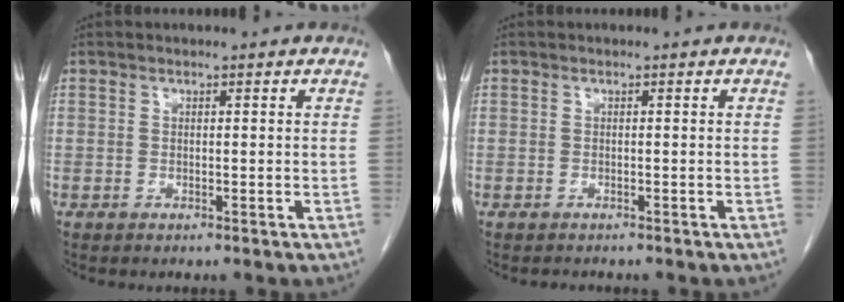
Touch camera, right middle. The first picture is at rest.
{"total": 0.7, "force": [-0.7, 0.2, 0.1], "torque": [-0.009, -0.003, -0.010]}